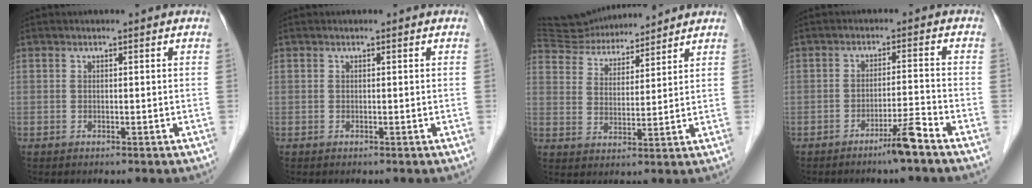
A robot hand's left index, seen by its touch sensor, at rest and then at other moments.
{"total": 0.0}
{"total": 12.0, "force": [11.5, 2.7, 2.2], "torque": [-0.041, 0.023, 0.198]}
{"total": 4.7, "force": [-3.5, -0.9, 3.0], "torque": [-0.052, -0.011, -0.064]}